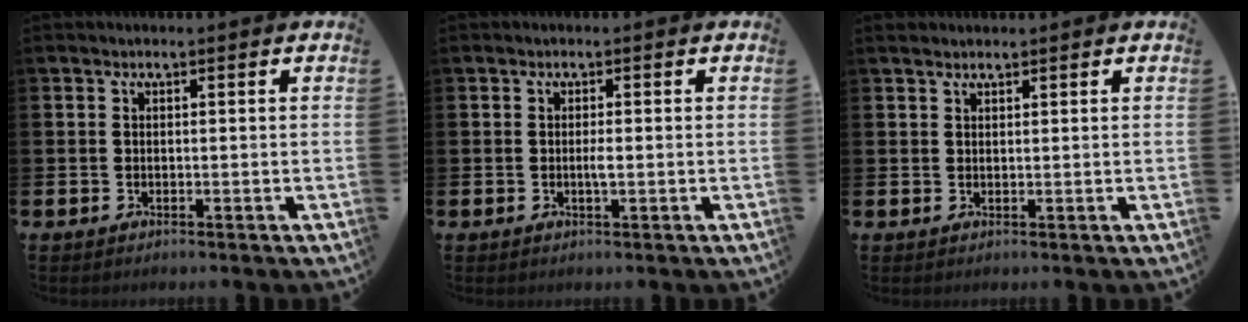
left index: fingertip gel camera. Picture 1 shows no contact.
{"total": 1.1, "force": [-0.1, 0.2, 1.1], "torque": [-0.022, 0.000, -0.001]}
{"total": 1.3, "force": [1.2, 0.4, 0.2], "torque": [0.009, -0.002, 0.020]}